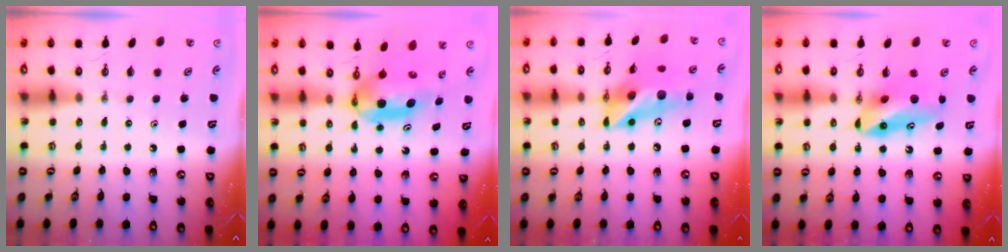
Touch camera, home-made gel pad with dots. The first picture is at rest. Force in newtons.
{"total": 6.4, "press": 6.0, "slide": 2.4}
{"total": 15.0, "press": 14.7, "slide": 2.6}
{"total": 10.7, "press": 8.6, "slide": 6.3}